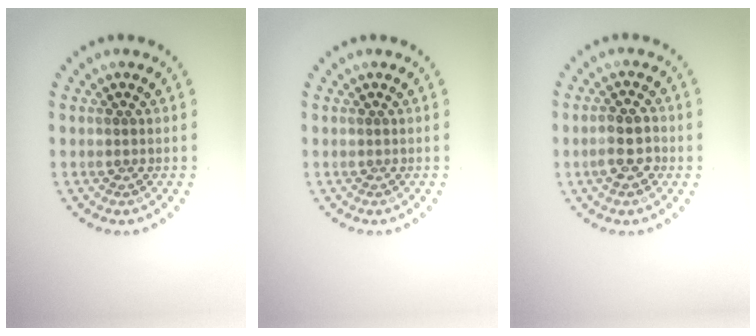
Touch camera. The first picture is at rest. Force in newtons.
{"total": 0.0}
{"total": 2.8, "press": 2.7, "slide": 0.8}